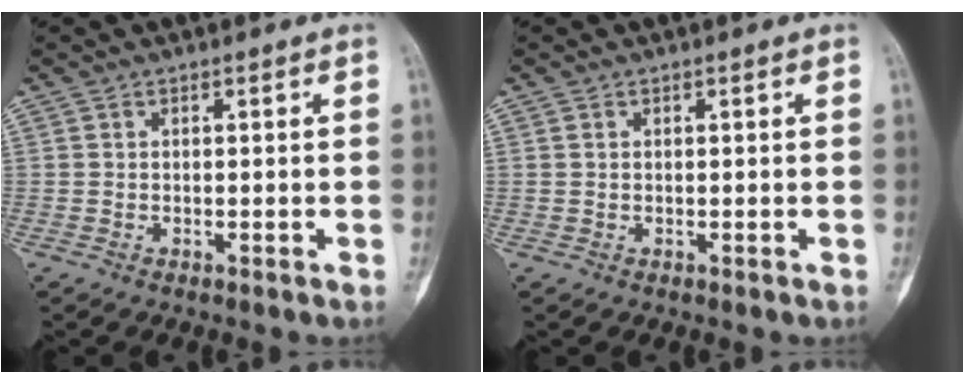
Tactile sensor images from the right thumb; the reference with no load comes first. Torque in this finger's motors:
{"motor_torque": [-0.33, -0.08, -0.16, 0.35, -0.08]}